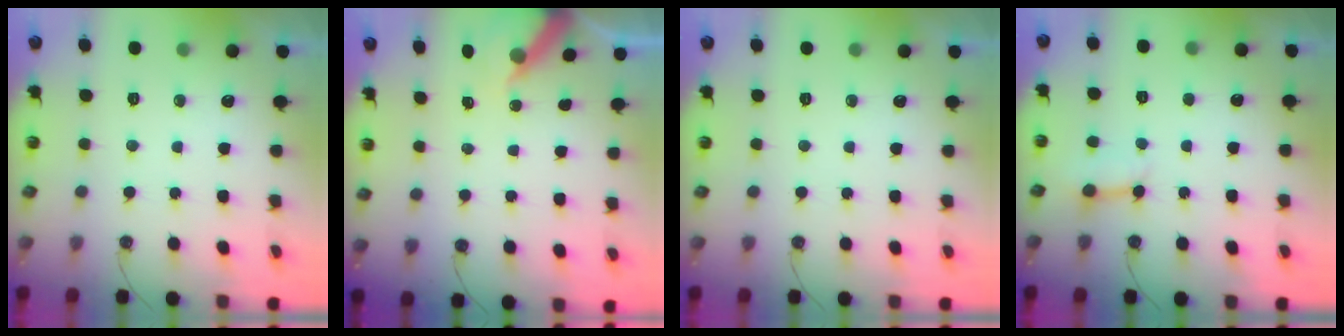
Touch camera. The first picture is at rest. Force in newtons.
{"total": 6.7, "press": 6.6, "slide": 0.6}
{"total": 0.0}
{"total": 4.1, "press": 4.1, "slide": 0.3}